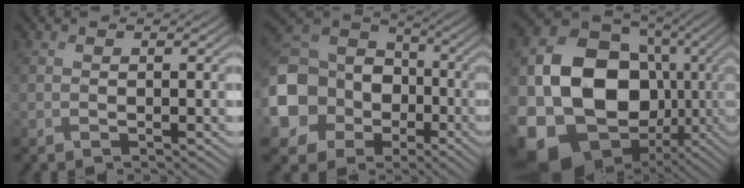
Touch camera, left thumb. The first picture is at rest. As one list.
[{"total": 14.7, "force": [-4.0, 12.2, 7.1], "torque": [-0.223, -0.021, -0.089]}, {"total": 21.7, "force": [-2.6, 17.6, 12.5], "torque": [-0.296, -0.049, -0.026]}]